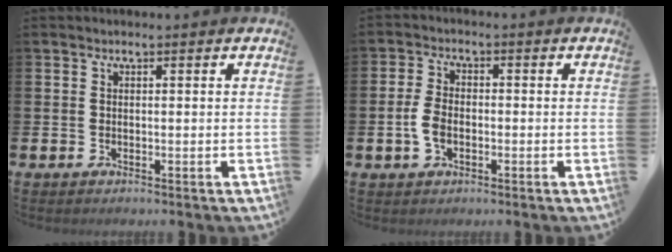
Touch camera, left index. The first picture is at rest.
{"total": 3.8, "force": [-0.7, 2.4, 2.9], "torque": [-0.053, 0.001, -0.016]}